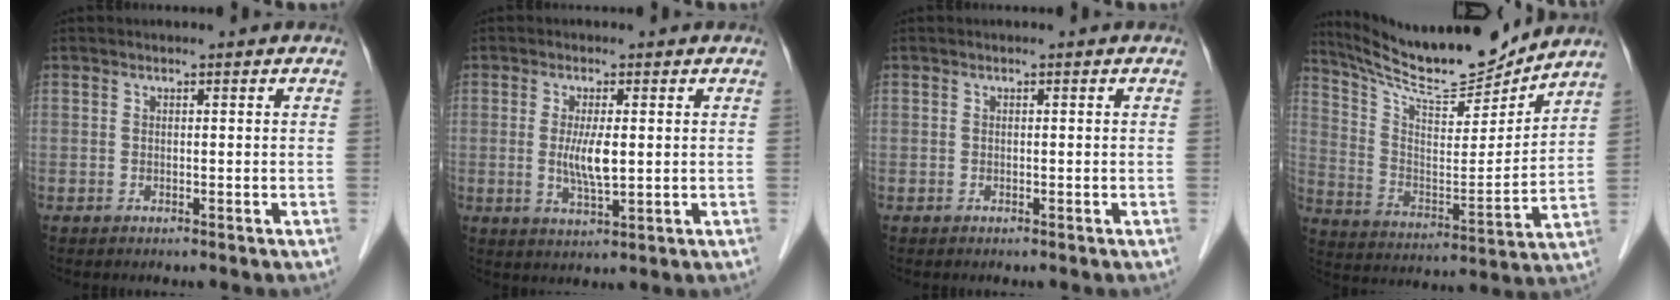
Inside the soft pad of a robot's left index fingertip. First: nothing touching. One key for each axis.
{"total": 4.5, "fx": 0.3, "fy": 0.8, "fz": 4.4, "tx": -0.089, "ty": -0.009, "tz": 0.008}
{"total": 0.0}
{"total": 17.1, "fx": 16.0, "fy": 1.2, "fz": 5.7, "tx": -0.115, "ty": -0.019, "tz": 0.272}